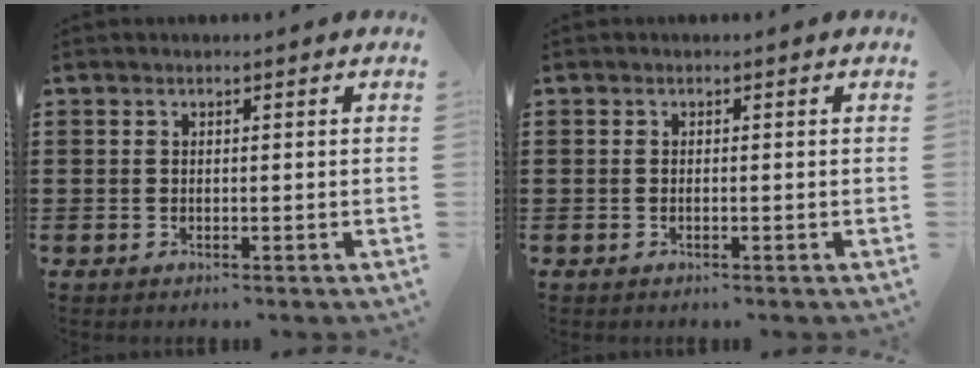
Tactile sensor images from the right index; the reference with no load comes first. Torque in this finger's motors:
{"motor_torque": [0.42, 1.72, -0.02, -0.01]}